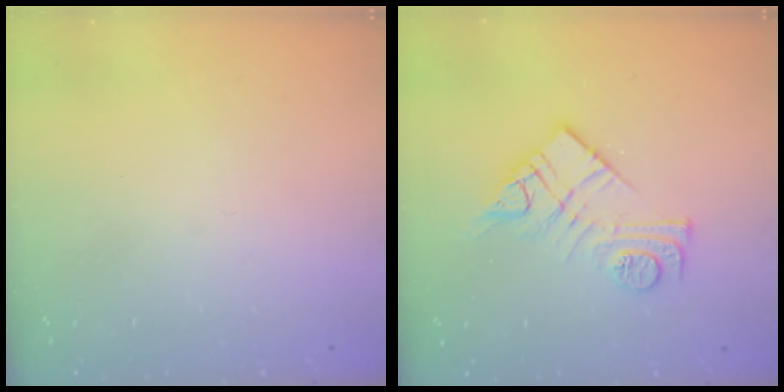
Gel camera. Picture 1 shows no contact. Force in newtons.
{"total": 12.8, "press": 12.8, "slide": 0.8}